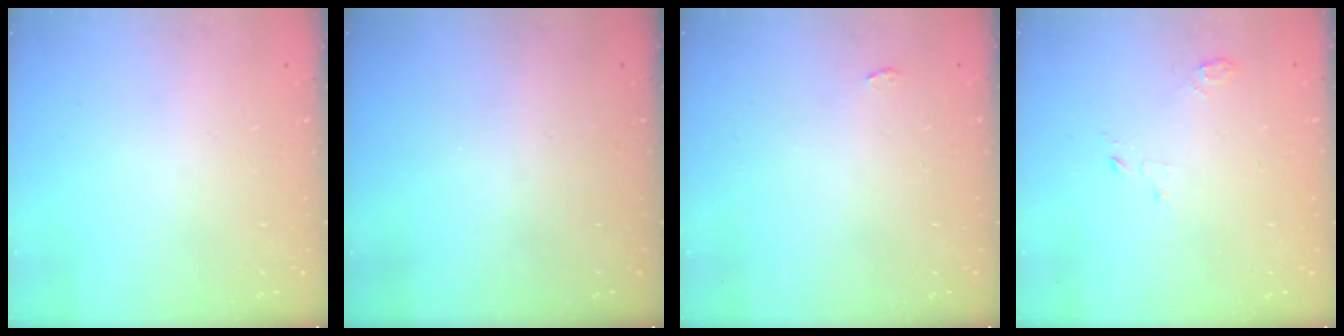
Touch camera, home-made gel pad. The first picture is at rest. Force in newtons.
{"total": 0.0}
{"total": 2.2, "press": 2.1, "slide": 0.3}
{"total": 2.8, "press": 2.8, "slide": 0.3}